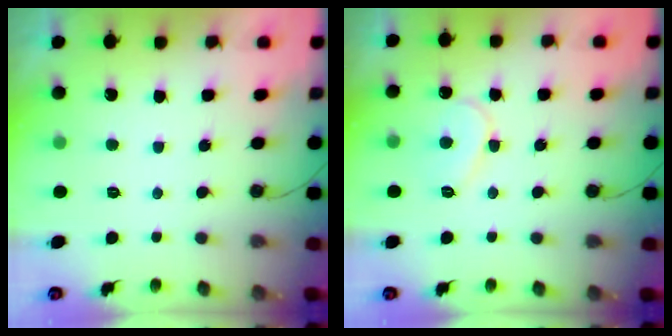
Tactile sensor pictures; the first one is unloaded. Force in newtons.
{"total": 8.2, "press": 8.1, "slide": 0.8}